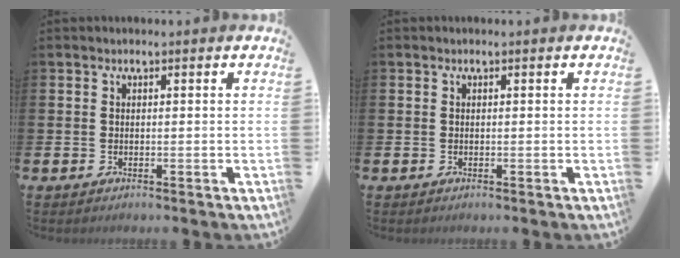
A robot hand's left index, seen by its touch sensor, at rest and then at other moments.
{"total": 0.0}